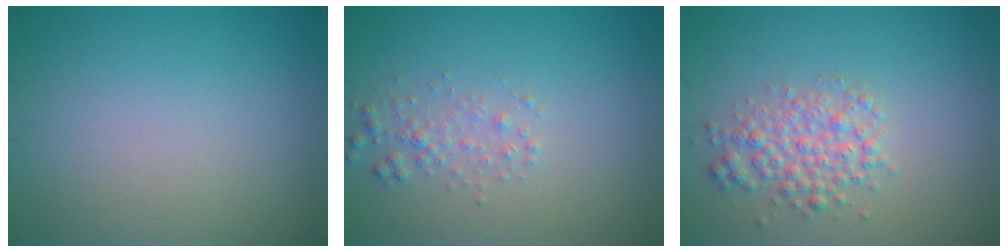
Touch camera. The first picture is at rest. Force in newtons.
{"total": 1.6, "press": 1.6, "slide": 0.0}
{"total": 3.4, "press": 3.4, "slide": 0.1}